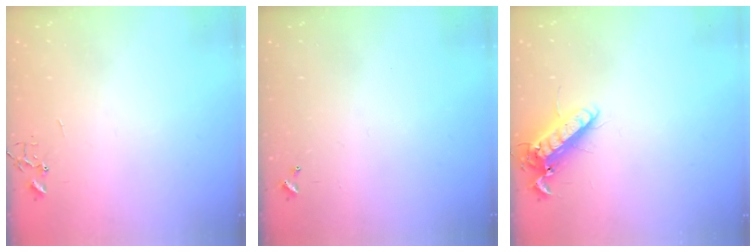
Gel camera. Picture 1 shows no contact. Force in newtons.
{"total": 0.0}
{"total": 12.5, "press": 12.3, "slide": 2.1}